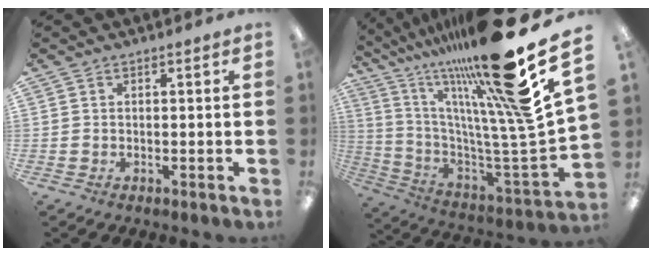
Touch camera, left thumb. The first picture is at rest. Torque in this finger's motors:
{"motor_torque": [2.10, -0.39, 2.37, -0.41, 0.71]}